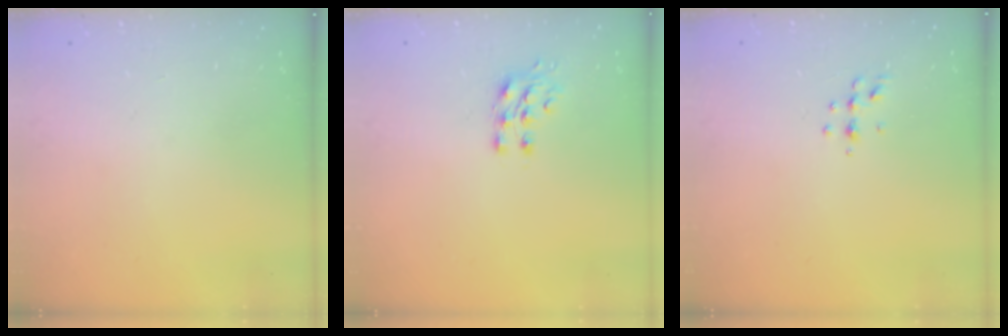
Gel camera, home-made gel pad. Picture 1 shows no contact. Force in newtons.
{"total": 7.1, "press": 7.1, "slide": 0.8}
{"total": 4.6, "press": 4.5, "slide": 1.0}